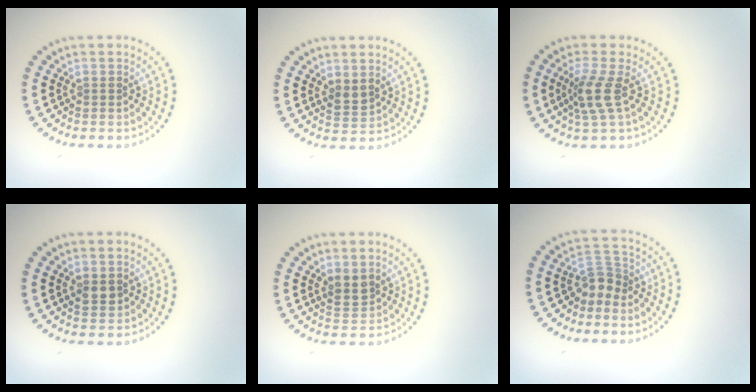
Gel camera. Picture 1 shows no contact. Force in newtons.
{"total": 1.3, "press": 1.1, "slide": 0.6}
{"total": 2.9, "press": 2.2, "slide": 1.8}
{"total": 1.6, "press": 1.6, "slide": 0.2}
{"total": 1.7, "press": 1.6, "slide": 0.7}
{"total": 2.2, "press": 1.6, "slide": 1.5}